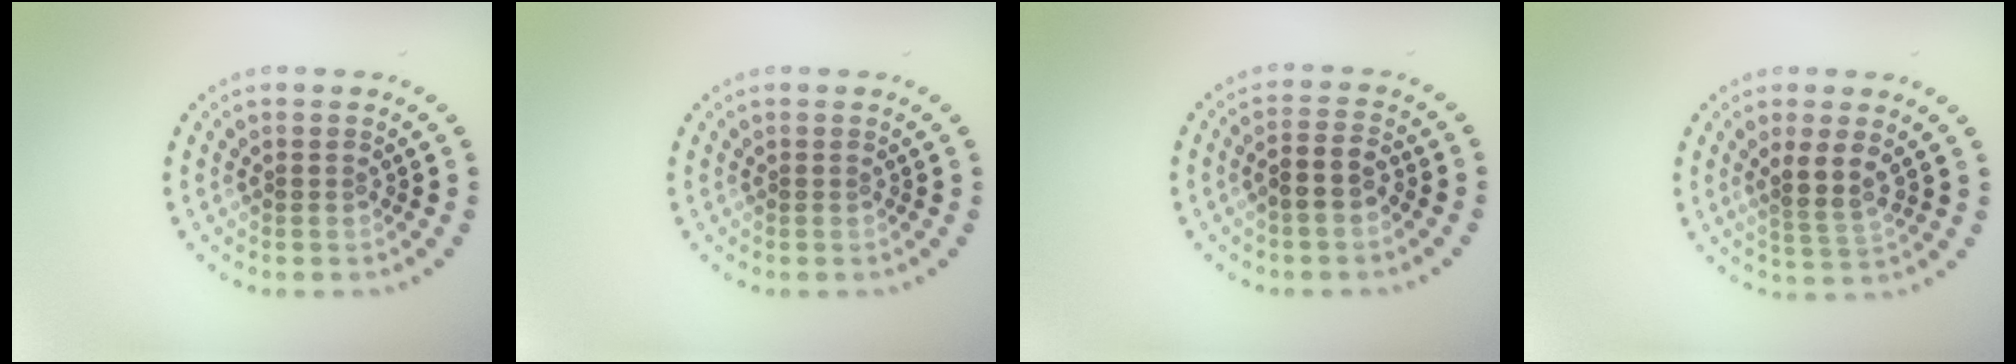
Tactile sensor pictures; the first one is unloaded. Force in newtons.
{"total": 0.0}
{"total": 2.6, "press": 2.3, "slide": 1.1}
{"total": 2.6, "press": 2.2, "slide": 1.5}